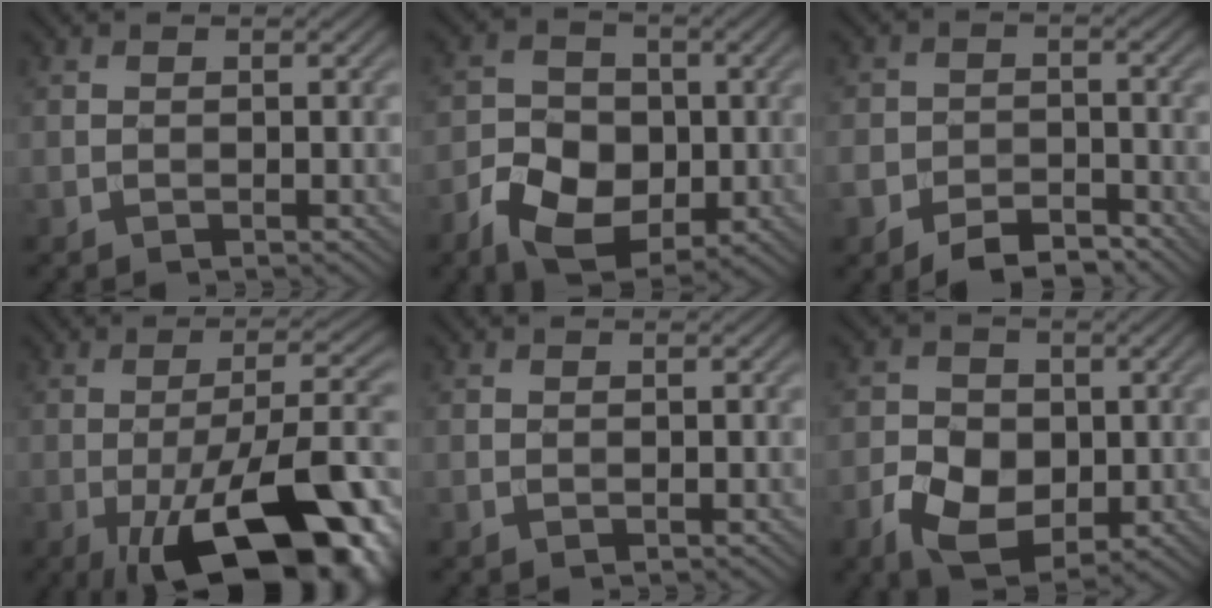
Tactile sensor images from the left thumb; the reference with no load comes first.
{"total": 7.5, "force": [-2.7, 5.4, 4.5], "torque": [-0.088, -0.009, -0.054]}
{"total": 6.0, "force": [-4.3, 3.3, 2.8], "torque": [-0.051, -0.013, -0.075]}
{"total": 18.1, "force": [-7.1, 6.2, 15.4], "torque": [-0.215, 0.007, -0.108]}
{"total": 0.0}
{"total": 6.8, "force": [-1.5, 4.9, 4.4], "torque": [-0.088, -0.007, -0.032]}